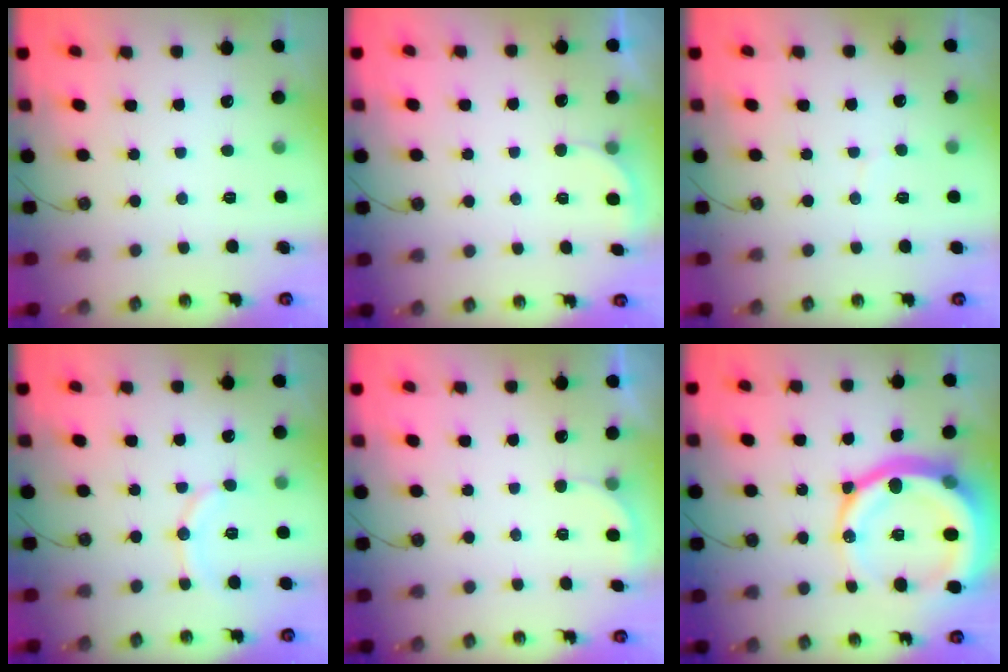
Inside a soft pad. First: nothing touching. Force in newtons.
{"total": 2.1, "press": 2.1, "slide": 0.6}
{"total": 2.9, "press": 2.9, "slide": 0.3}
{"total": 8.4, "press": 8.2, "slide": 1.6}
{"total": 2.1, "press": 2.1, "slide": 0.6}
{"total": 22.2, "press": 22.1, "slide": 2.4}